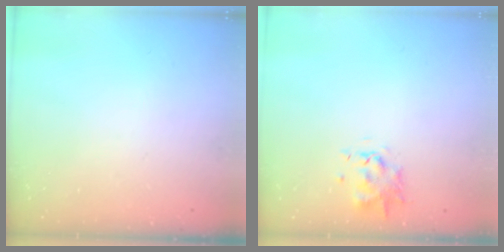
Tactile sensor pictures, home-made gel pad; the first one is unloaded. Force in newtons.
{"total": 1.0, "press": 0.9, "slide": 0.3}